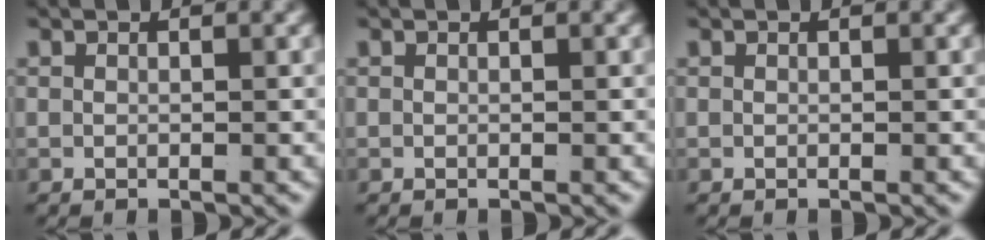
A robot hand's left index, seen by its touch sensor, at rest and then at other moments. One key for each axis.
{"total": 0.0}
{"total": 0.0}